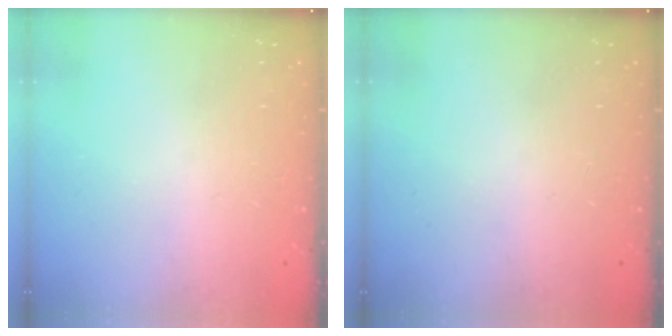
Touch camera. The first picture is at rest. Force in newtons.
{"total": 0.0}